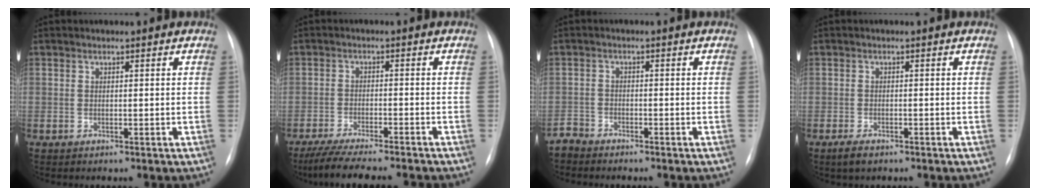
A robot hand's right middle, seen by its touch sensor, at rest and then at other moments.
{"total": 13.1, "force": [-11.5, 1.1, 6.2], "torque": [-0.094, -0.018, -0.171]}
{"total": 2.2, "force": [-2.1, 0.5, -0.5], "torque": [0.012, -0.005, -0.041]}
{"total": 2.3, "force": [-1.5, 0.9, 1.4], "torque": [-0.034, -0.004, -0.024]}